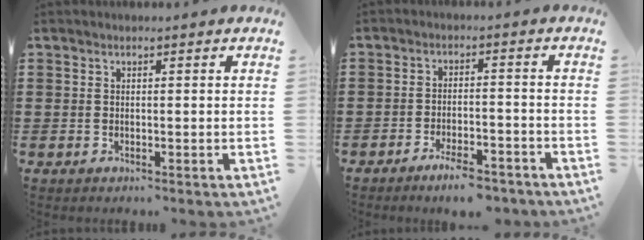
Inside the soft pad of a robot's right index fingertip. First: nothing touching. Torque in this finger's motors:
{"motor_torque": [1.10, 1.04, 0.48, 0.08]}